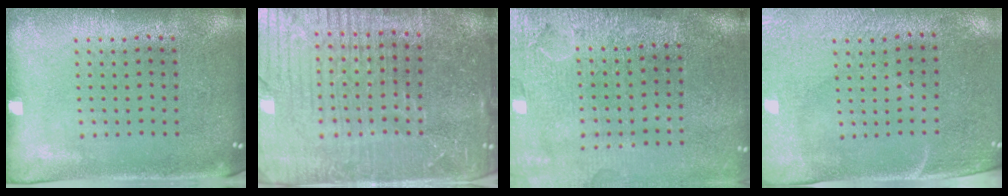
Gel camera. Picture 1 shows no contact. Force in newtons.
{"total": 5.8, "press": 5.3, "slide": 2.5}
{"total": 4.4, "press": 3.6, "slide": 2.5}
{"total": 2.9, "press": 2.5, "slide": 1.4}